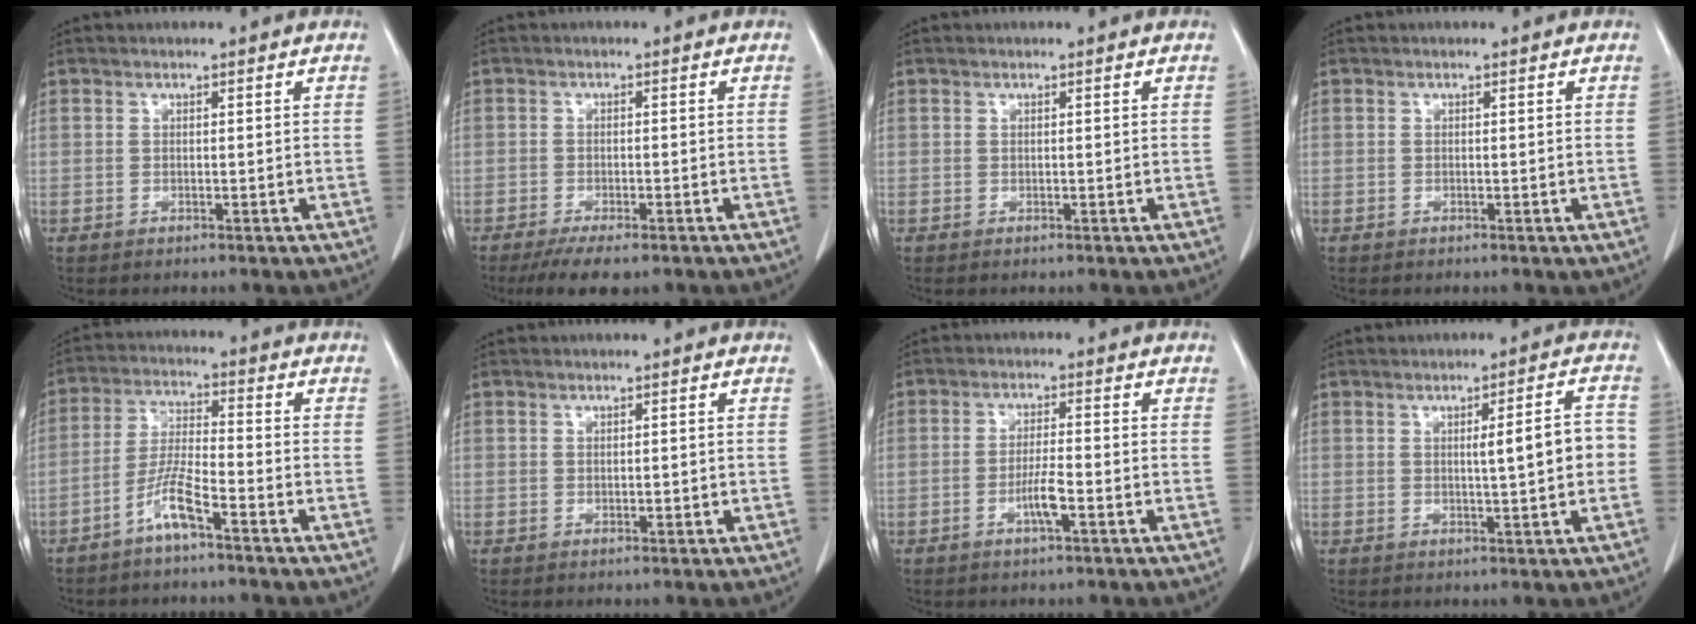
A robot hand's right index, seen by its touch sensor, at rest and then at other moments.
{"total": 5.9, "force": [-4.4, 1.5, 3.6], "torque": [-0.052, -0.010, -0.067]}
{"total": 0.0}
{"total": 0.0}
{"total": 6.2, "force": [-4.0, 0.4, 4.7], "torque": [-0.103, 0.003, -0.081]}
{"total": 0.7, "force": [-0.1, 0.5, 0.5], "torque": [-0.008, -0.001, 0.000]}
{"total": 4.0, "force": [-1.7, 0.3, 3.6], "torque": [-0.070, -0.003, -0.033]}
{"total": 5.9, "force": [-0.2, 0.5, 5.9], "torque": [-0.082, 0.009, -0.002]}